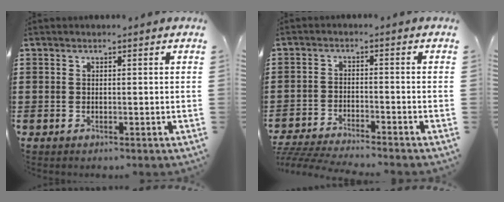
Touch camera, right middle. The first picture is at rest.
{"total": 4.4, "force": [-4.4, -0.2, 0.8], "torque": [-0.029, -0.010, -0.093]}